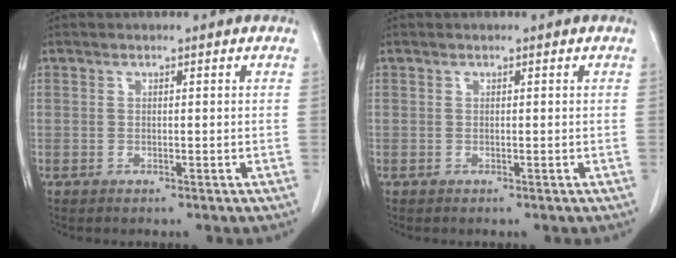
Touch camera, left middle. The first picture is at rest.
{"total": 0.0}